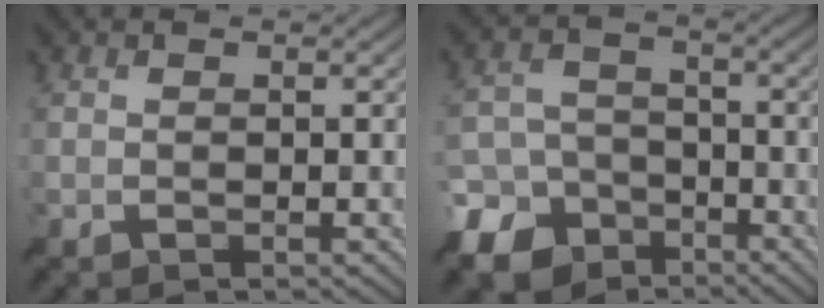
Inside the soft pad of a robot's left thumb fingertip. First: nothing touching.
{"total": 10.8, "force": [-6.8, 7.7, 3.3], "torque": [-0.092, -0.026, -0.133]}